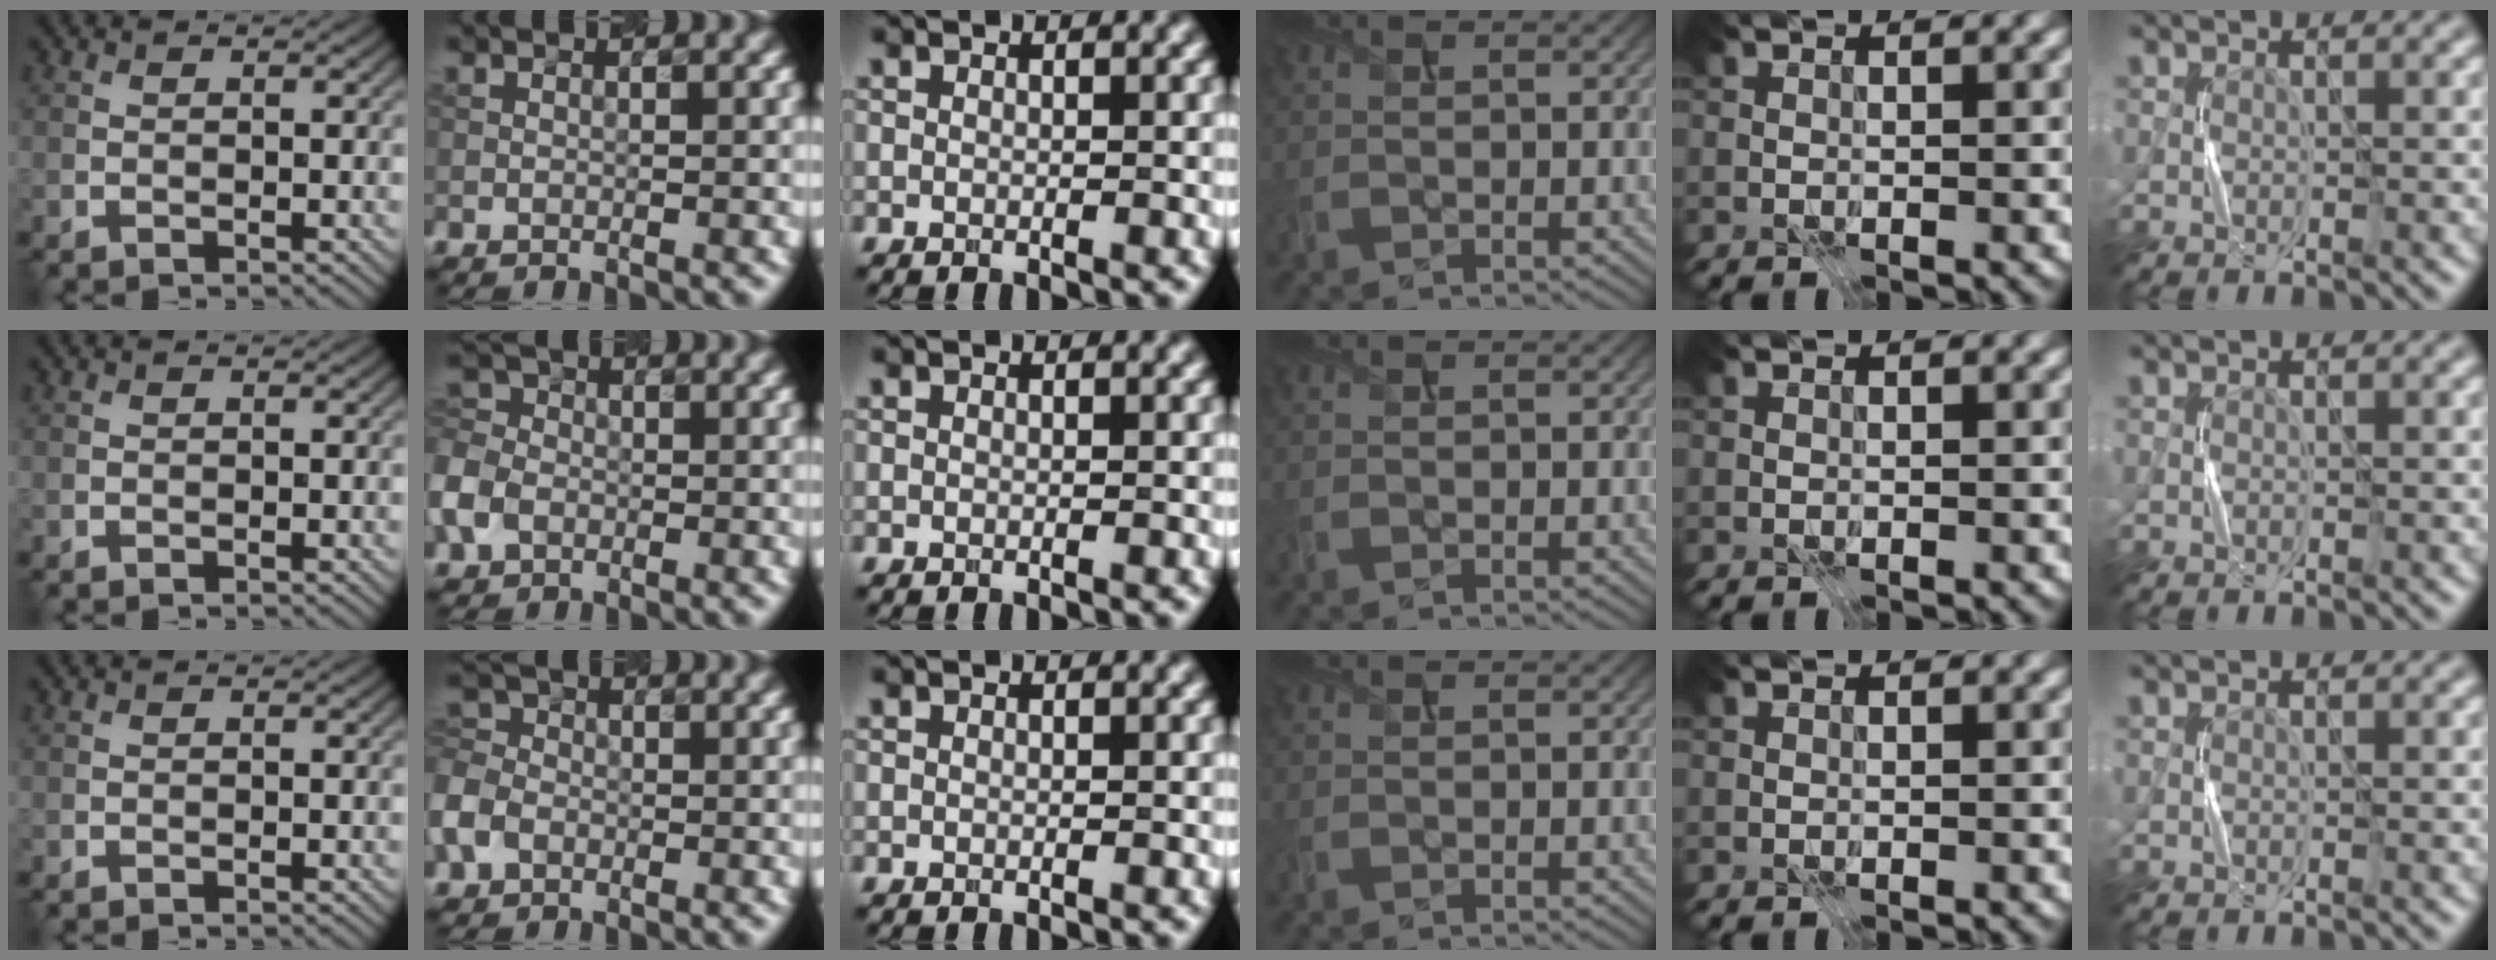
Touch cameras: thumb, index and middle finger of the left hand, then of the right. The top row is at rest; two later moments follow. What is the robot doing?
{"motion": "press", "object": "calculator"}